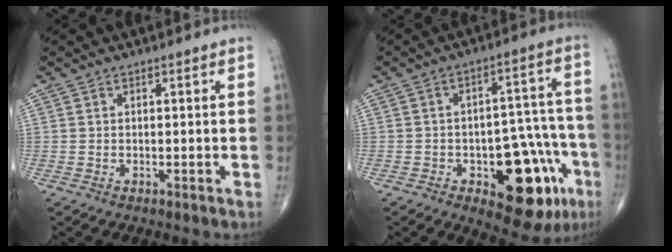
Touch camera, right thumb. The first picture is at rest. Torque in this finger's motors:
{"motor_torque": [1.39, 1.18, 0.68, -0.82, 0.06]}